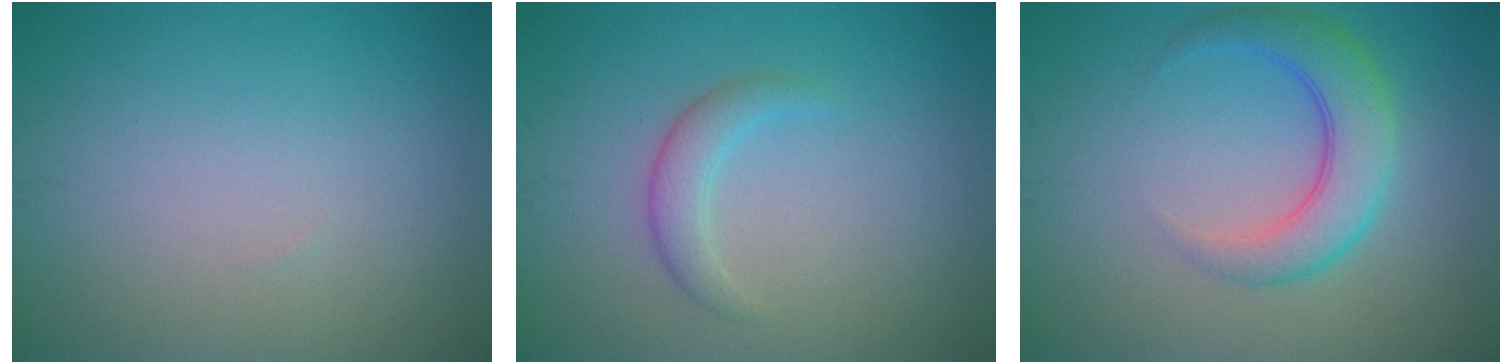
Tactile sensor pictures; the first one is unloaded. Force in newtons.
{"total": 2.1, "press": 2.1, "slide": 0.1}
{"total": 5.9, "press": 5.9, "slide": 0.3}